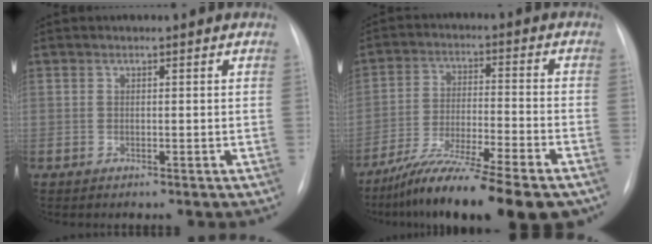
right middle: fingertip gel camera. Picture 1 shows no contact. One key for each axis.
{"total": 17.6, "fx": -13.7, "fy": 1.6, "fz": 10.9, "tx": -0.167, "ty": -0.024, "tz": -0.225}